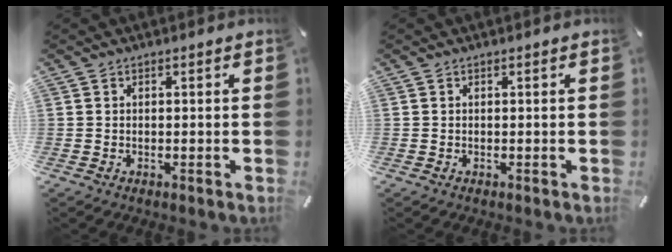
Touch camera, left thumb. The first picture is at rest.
{"total": 0.0}